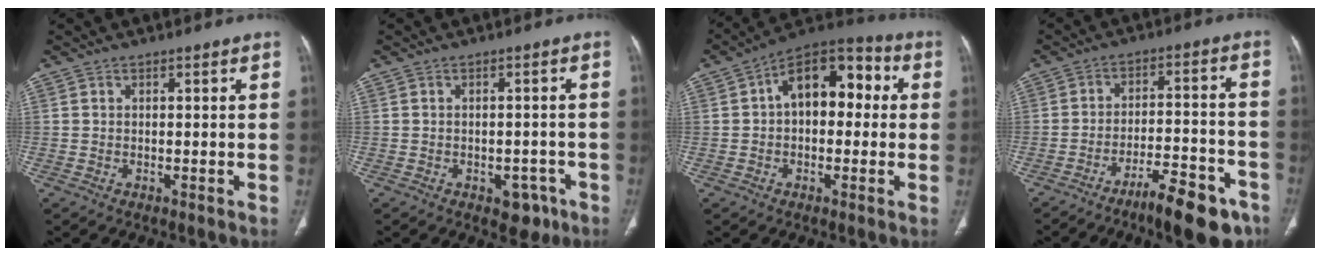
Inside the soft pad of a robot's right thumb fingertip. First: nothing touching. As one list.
[{"total": 4.4, "force": [-2.4, 2.7, 2.5], "torque": [-0.010, 0.015, -0.025]}, {"total": 13.7, "force": [1.7, 8.4, 10.6], "torque": [-0.119, 0.042, 0.011]}, {"total": 12.6, "force": [-8.5, 3.5, 8.7], "torque": [-0.118, 0.063, -0.129]}]